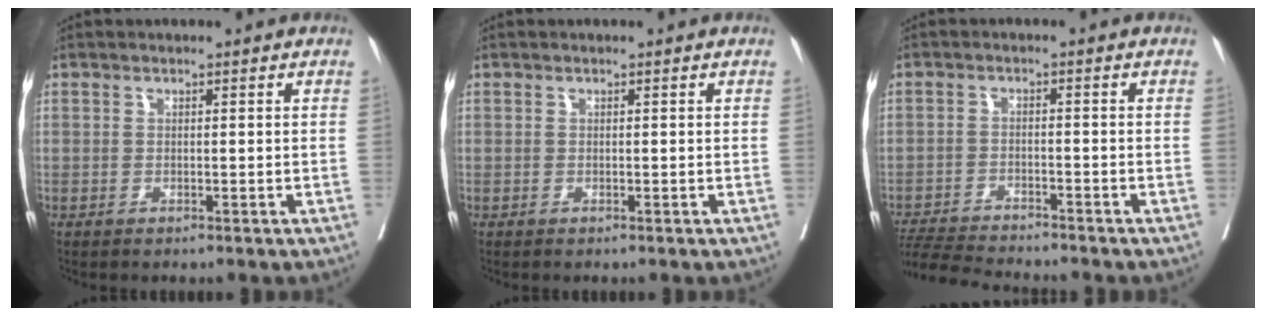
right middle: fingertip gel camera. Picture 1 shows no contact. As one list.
[{"total": 0.0}, {"total": 8.5, "force": [-8.2, -0.3, 2.3], "torque": [-0.035, -0.011, -0.140]}]